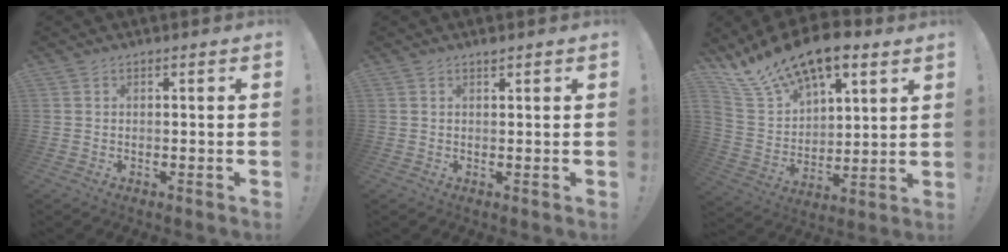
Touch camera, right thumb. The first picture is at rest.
{"total": 1.0, "force": [0.9, 0.0, 0.2], "torque": [0.004, -0.005, 0.017]}
{"total": 17.0, "force": [13.3, 7.5, 7.6], "torque": [-0.150, -0.095, 0.247]}